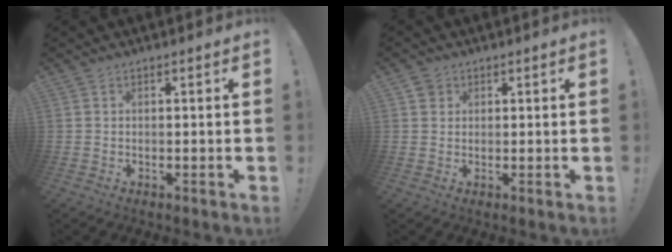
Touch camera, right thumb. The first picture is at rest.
{"total": 2.3, "force": [1.3, 1.9, 0.3], "torque": [0.005, -0.005, 0.022]}